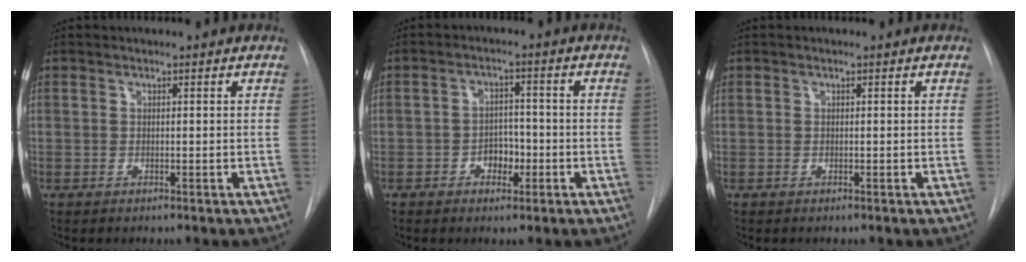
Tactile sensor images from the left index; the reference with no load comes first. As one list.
[{"total": 3.7, "force": [-1.5, 2.5, 2.3], "torque": [-0.027, 0.008, -0.023]}, {"total": 0.0}]